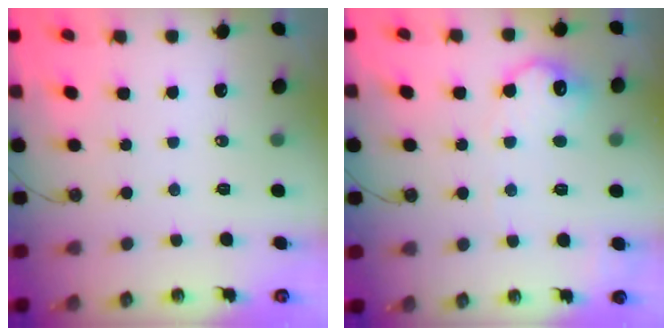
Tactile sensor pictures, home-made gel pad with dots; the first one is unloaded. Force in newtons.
{"total": 13.7, "press": 13.7, "slide": 0.6}